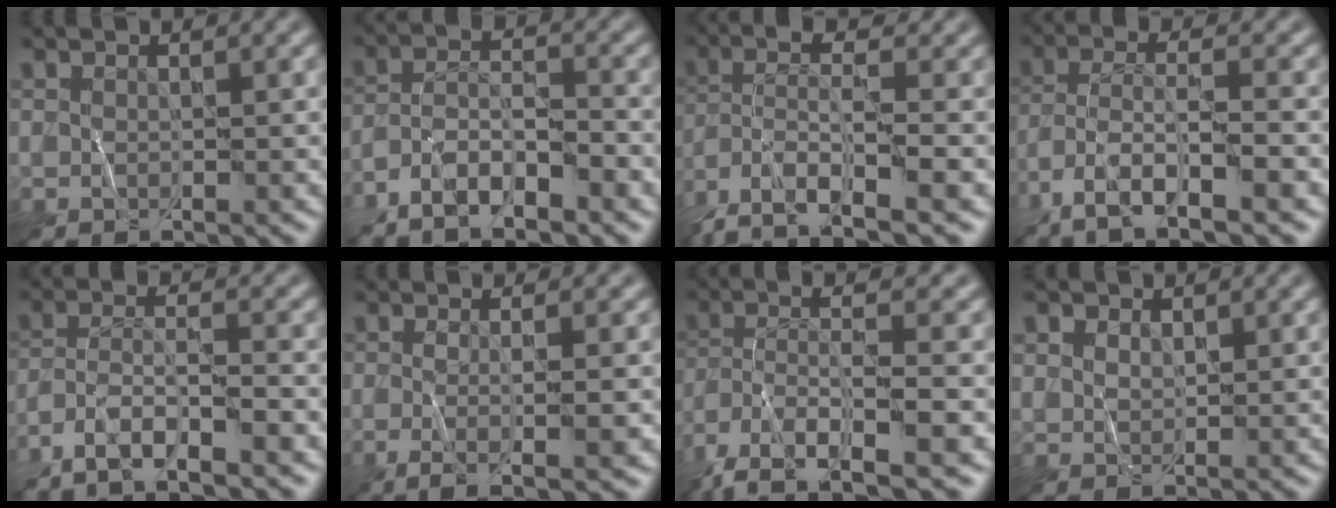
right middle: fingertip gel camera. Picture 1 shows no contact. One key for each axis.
{"total": 5.8, "fx": -4.4, "fy": 1.3, "fz": 3.5, "tx": -0.062, "ty": 0.009, "tz": -0.085}
{"total": 8.8, "fx": -5.5, "fy": 2.2, "fz": 6.5, "tx": -0.128, "ty": -0.003, "tz": -0.109}
{"total": 8.6, "fx": -5.6, "fy": 2.1, "fz": 6.2, "tx": -0.118, "ty": -0.002, "tz": -0.104}
{"total": 5.9, "fx": -4.4, "fy": 1.0, "fz": 3.9, "tx": -0.067, "ty": 0.004, "tz": -0.085}
{"total": 4.3, "fx": -0.4, "fy": 1.0, "fz": 4.1, "tx": -0.060, "ty": 0.000, "tz": -0.010}
{"total": 9.1, "fx": -5.5, "fy": 2.1, "fz": 7.0, "tx": -0.132, "ty": -0.007, "tz": -0.104}
{"total": 1.7, "fx": 1.2, "fy": 1.1, "fz": 0.6, "tx": -0.014, "ty": 0.000, "tz": 0.024}